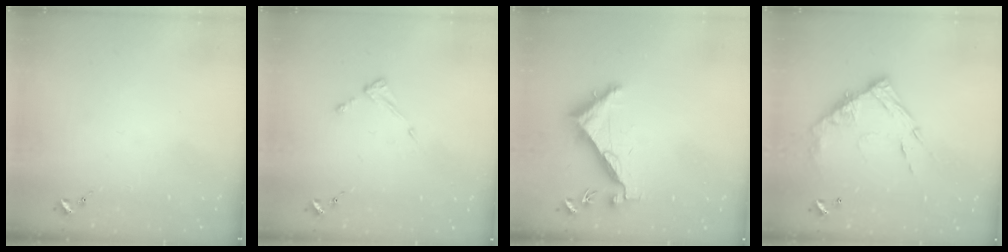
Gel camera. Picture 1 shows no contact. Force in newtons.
{"total": 4.4, "press": 4.3, "slide": 0.7}
{"total": 7.2, "press": 7.2, "slide": 0.3}
{"total": 14.5, "press": 14.4, "slide": 1.3}